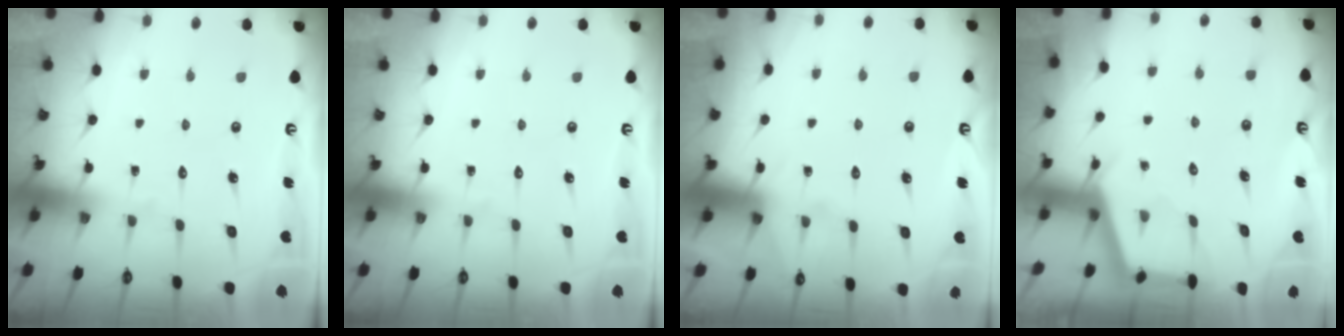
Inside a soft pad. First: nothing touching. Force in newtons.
{"total": 0.0}
{"total": 4.4, "press": 4.4, "slide": 0.5}
{"total": 2.8, "press": 2.8, "slide": 0.3}